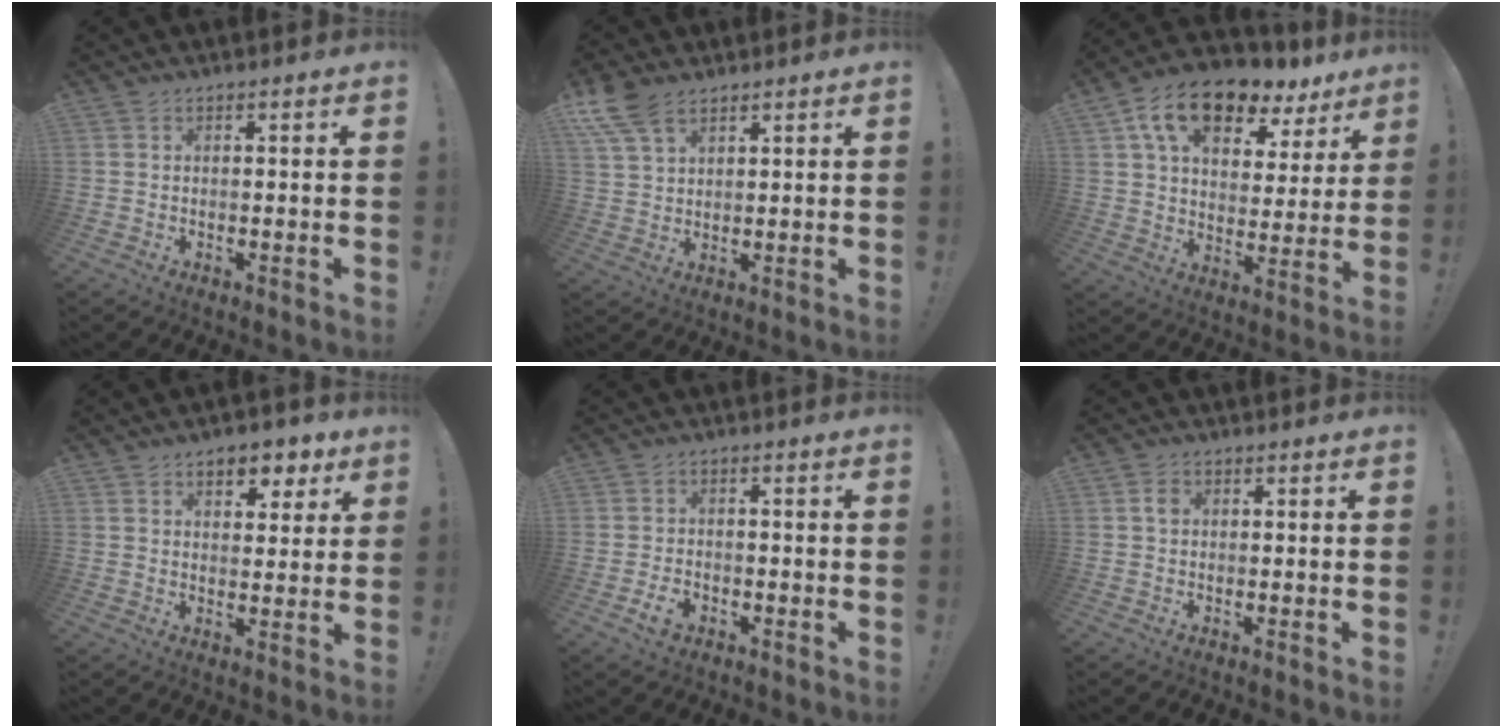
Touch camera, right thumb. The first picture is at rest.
{"total": 8.7, "force": [5.7, 4.3, 4.9], "torque": [-0.104, -0.020, 0.111]}
{"total": 15.4, "force": [9.5, 8.4, 8.8], "torque": [-0.142, -0.055, 0.168]}
{"total": 7.4, "force": [4.4, 4.7, 3.8], "torque": [-0.040, -0.024, 0.076]}
{"total": 4.4, "force": [-2.3, 2.6, 2.8], "torque": [-0.051, 0.006, -0.041]}
{"total": 1.7, "force": [0.3, 1.3, 1.0], "torque": [-0.003, -0.002, 0.002]}